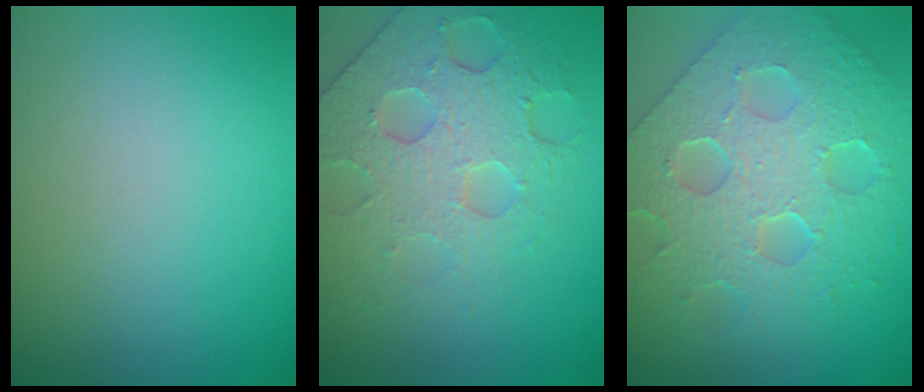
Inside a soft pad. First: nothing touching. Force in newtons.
{"total": 5.2, "press": 4.6, "slide": 2.3}
{"total": 9.0, "press": 6.5, "slide": 6.2}